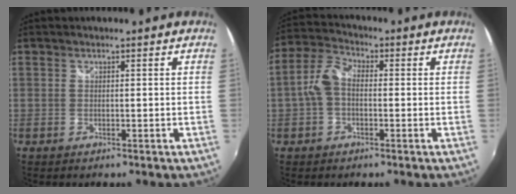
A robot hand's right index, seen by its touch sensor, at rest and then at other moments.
{"total": 5.8, "force": [-0.9, 3.8, 4.3], "torque": [-0.094, 0.019, -0.019]}